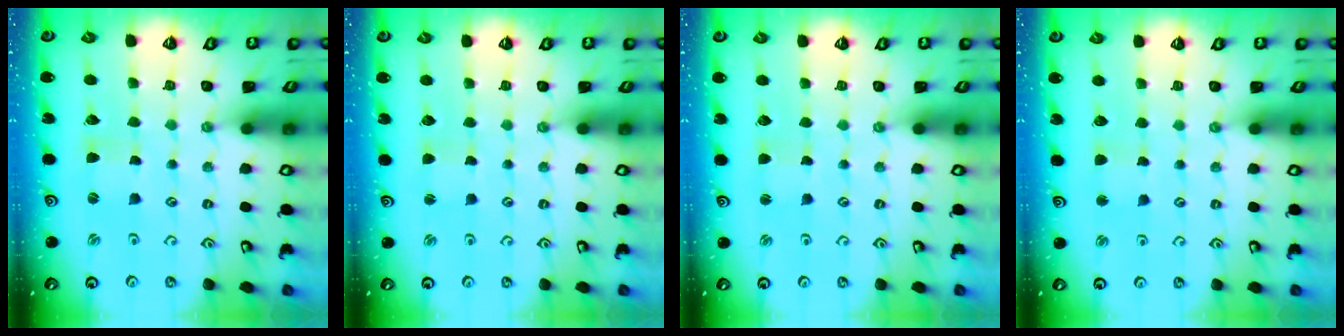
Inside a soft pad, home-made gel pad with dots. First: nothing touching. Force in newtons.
{"total": 1.0, "press": 1.0, "slide": 0.0}
{"total": 1.4, "press": 1.3, "slide": 0.2}
{"total": 2.5, "press": 2.5, "slide": 0.5}